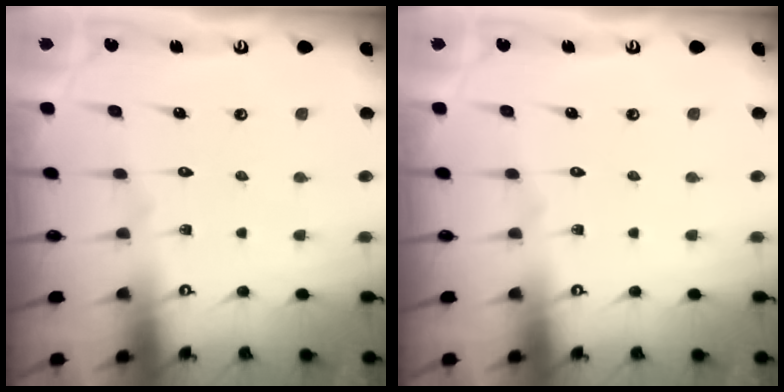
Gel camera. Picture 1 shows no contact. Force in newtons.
{"total": 0.0}